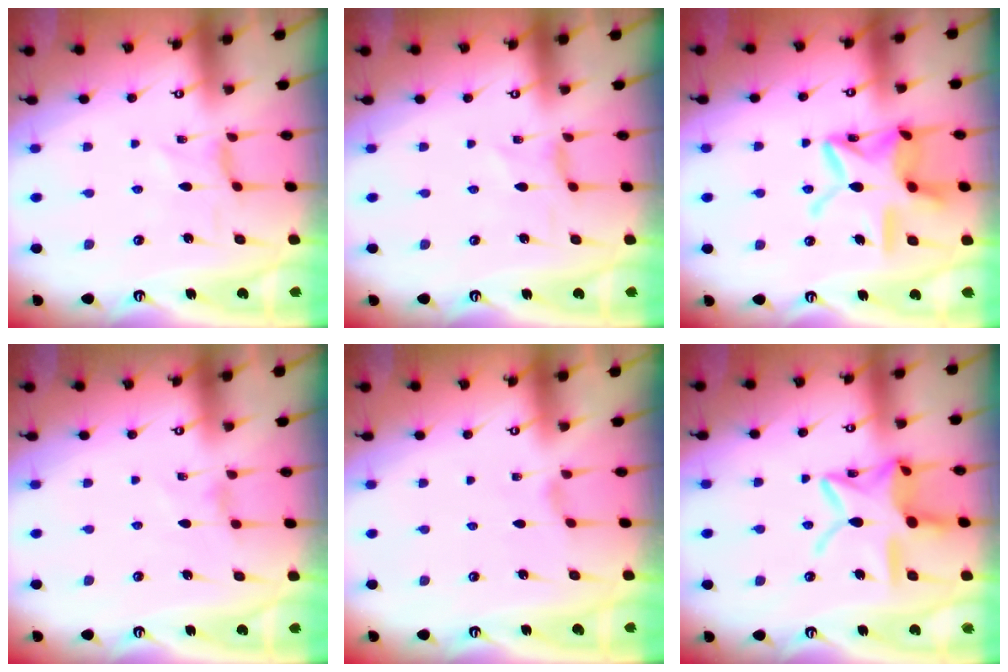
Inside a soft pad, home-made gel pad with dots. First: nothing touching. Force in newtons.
{"total": 0.9, "press": 0.8, "slide": 0.3}
{"total": 18.4, "press": 18.3, "slide": 1.7}
{"total": 1.1, "press": 1.0, "slide": 0.3}
{"total": 0.0}
{"total": 17.5, "press": 17.4, "slide": 1.2}